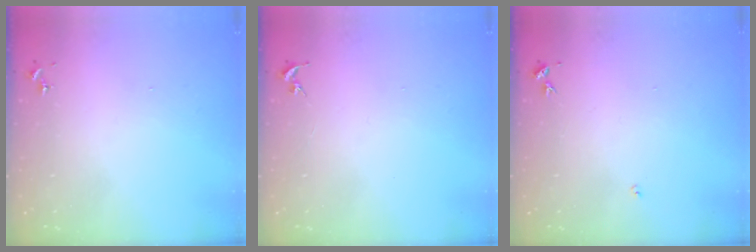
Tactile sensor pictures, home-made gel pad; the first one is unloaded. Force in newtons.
{"total": 0.0}
{"total": 3.0, "press": 3.0, "slide": 0.4}